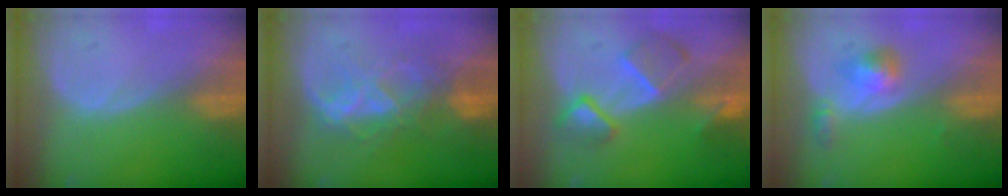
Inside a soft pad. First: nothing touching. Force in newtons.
{"total": 7.5, "press": 7.0, "slide": 2.9}
{"total": 7.3, "press": 6.6, "slide": 2.9}
{"total": 3.9, "press": 3.7, "slide": 1.4}